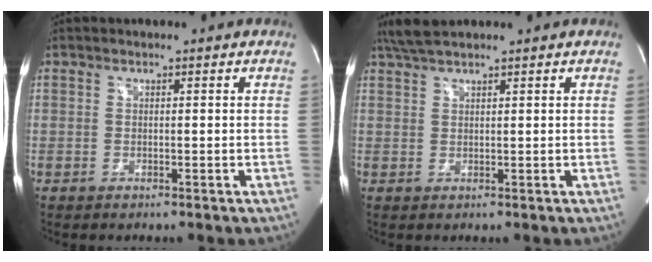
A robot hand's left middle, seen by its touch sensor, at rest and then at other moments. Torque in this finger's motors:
{"motor_torque": [0.19, 0.04, -0.05, 0.02]}